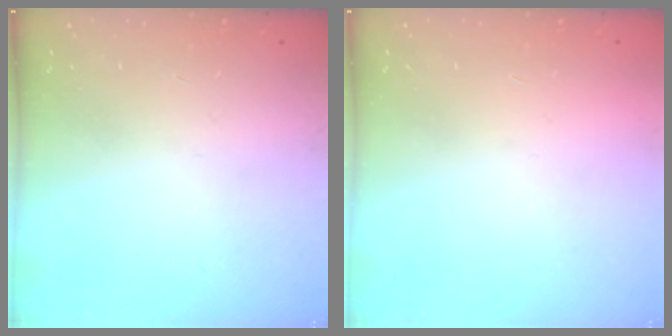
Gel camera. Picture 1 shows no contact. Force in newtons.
{"total": 1.5, "press": 1.5, "slide": 0.1}